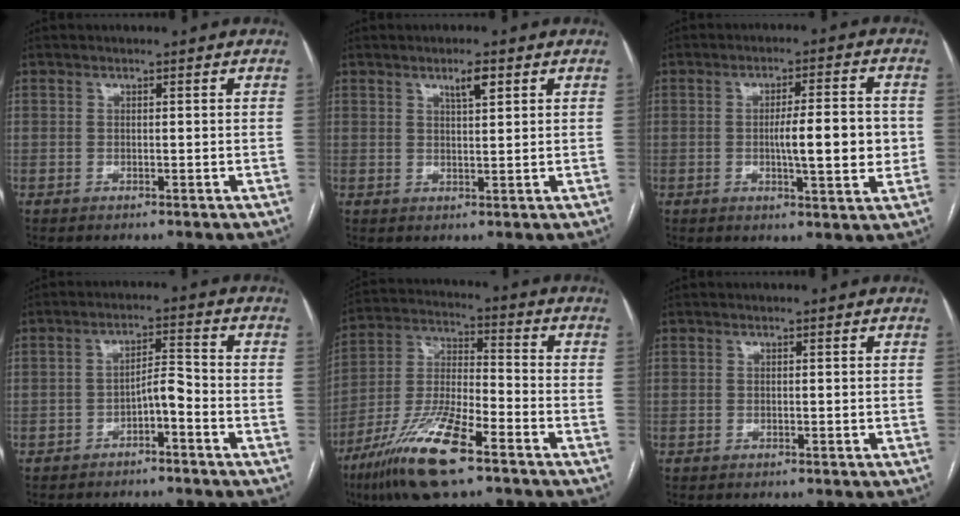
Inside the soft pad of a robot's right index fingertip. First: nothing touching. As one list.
[{"total": 2.9, "force": [1.7, 0.4, 2.3], "torque": [-0.041, -0.001, 0.029]}, {"total": 9.0, "force": [-0.6, 1.4, 8.9], "torque": [-0.135, 0.003, -0.011]}, {"total": 3.9, "force": [-2.3, 0.9, 3.1], "torque": [-0.051, 0.012, -0.036]}, {"total": 15.5, "force": [-9.5, 3.0, 11.8], "torque": [-0.248, -0.022, -0.177]}, {"total": 0.0}]